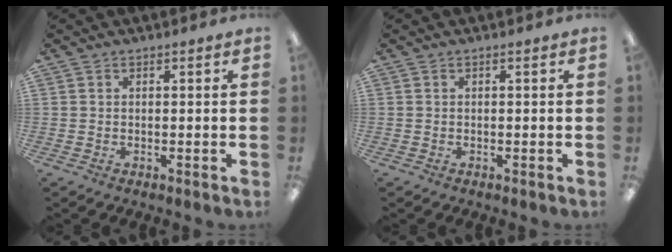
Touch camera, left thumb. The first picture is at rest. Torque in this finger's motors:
{"motor_torque": [-0.01, -0.01, 0.07, -0.03, 0.00]}